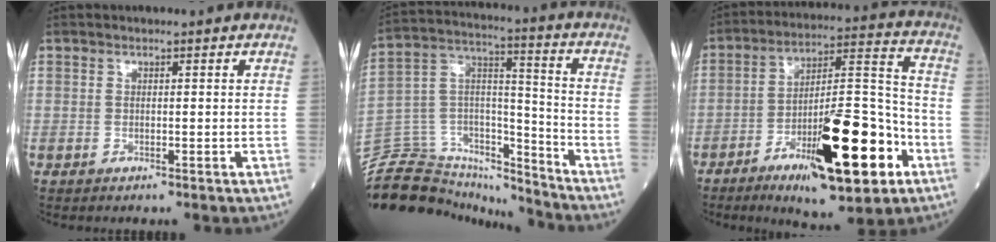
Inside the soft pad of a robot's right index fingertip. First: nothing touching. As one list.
[{"total": 20.4, "force": [-19.4, 5.1, 3.3], "torque": [-0.073, 0.071, -0.312]}, {"total": 19.7, "force": [-8.8, 4.1, 17.1], "torque": [-0.270, -0.001, -0.131]}]